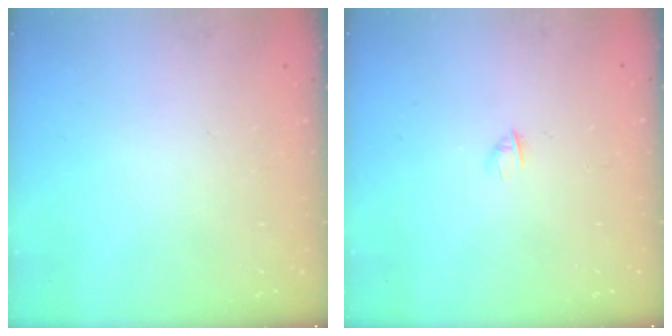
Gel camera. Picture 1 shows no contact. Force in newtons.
{"total": 1.9, "press": 1.8, "slide": 0.5}